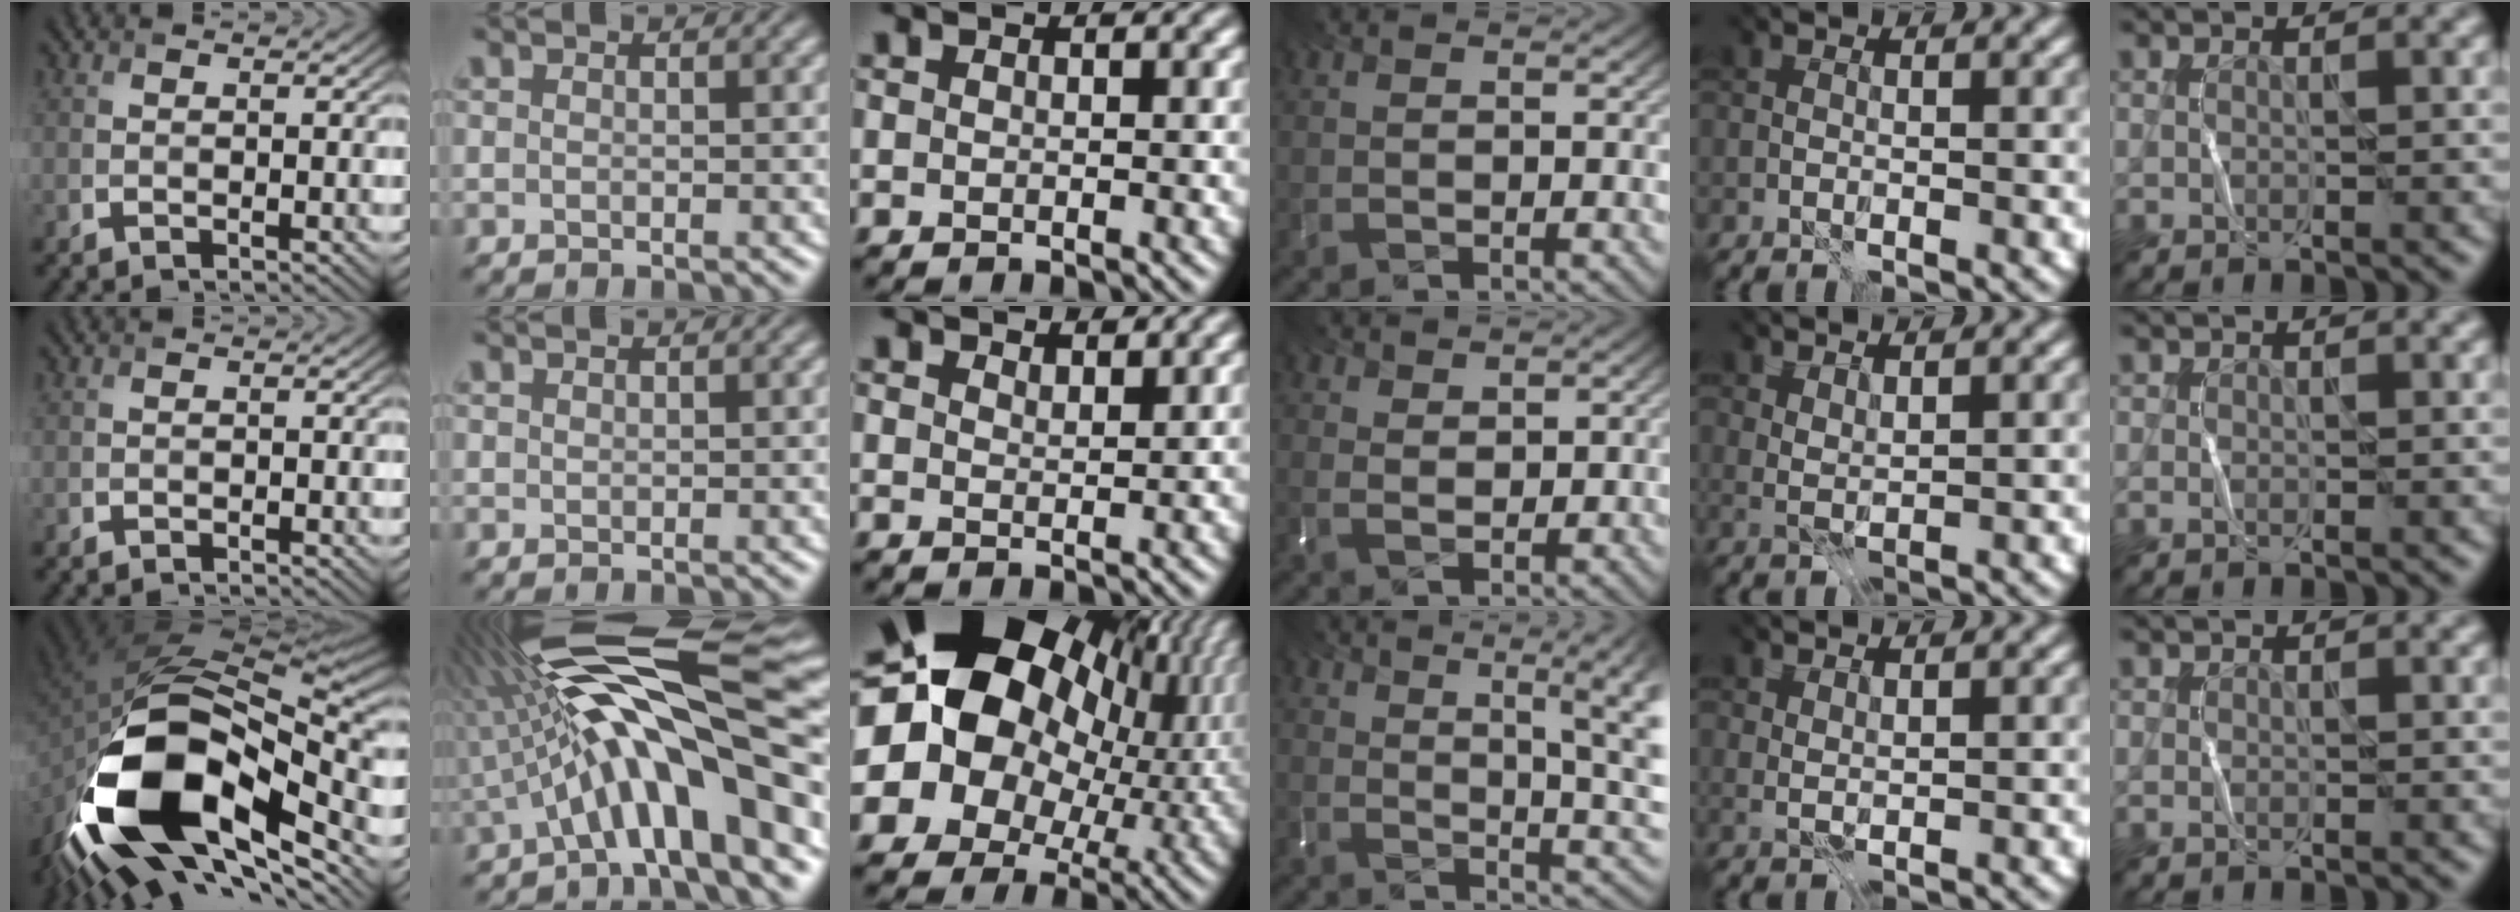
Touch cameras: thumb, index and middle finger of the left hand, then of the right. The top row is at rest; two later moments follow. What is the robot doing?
{"motion": "wrap", "object": "wrapping paper"}